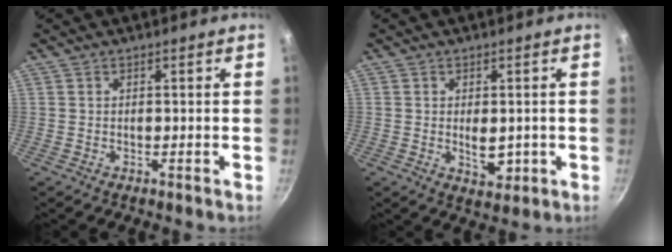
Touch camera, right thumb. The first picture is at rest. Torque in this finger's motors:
{"motor_torque": [2.87, 2.13, 1.04, -0.60, 0.19]}